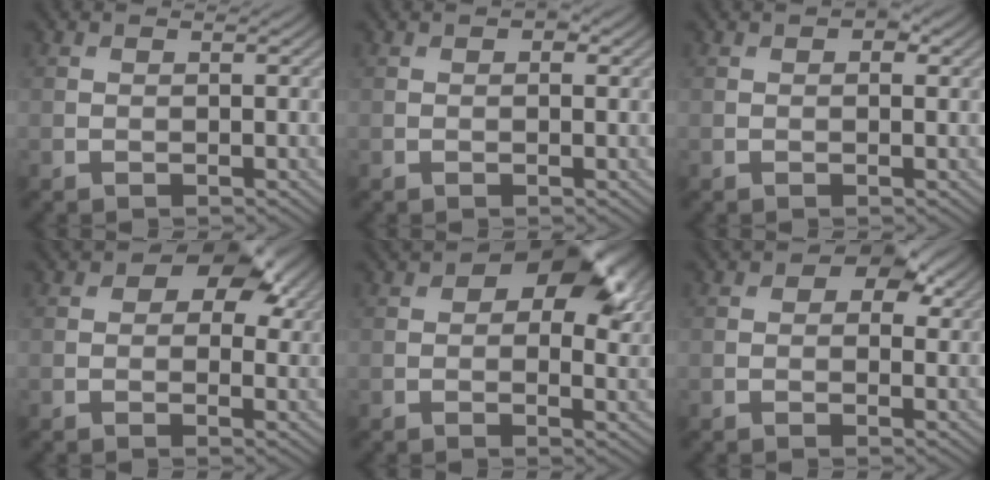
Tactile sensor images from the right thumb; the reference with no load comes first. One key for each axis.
{"total": 1.2, "fx": 0.5, "fy": 0.6, "fz": 0.8, "tx": -0.009, "ty": -0.001, "tz": 0.004}
{"total": 1.6, "fx": 0.7, "fy": 0.8, "fz": 1.1, "tx": -0.012, "ty": 0.000, "tz": 0.007}
{"total": 7.7, "fx": 3.6, "fy": 4.5, "fz": 5.1, "tx": -0.065, "ty": -0.001, "tz": 0.050}
{"total": 11.0, "fx": 4.9, "fy": 5.9, "fz": 7.9, "tx": -0.110, "ty": 0.003, "tz": 0.077}
{"total": 5.1, "fx": 2.4, "fy": 3.1, "fz": 3.3, "tx": -0.035, "ty": -0.003, "tz": 0.027}